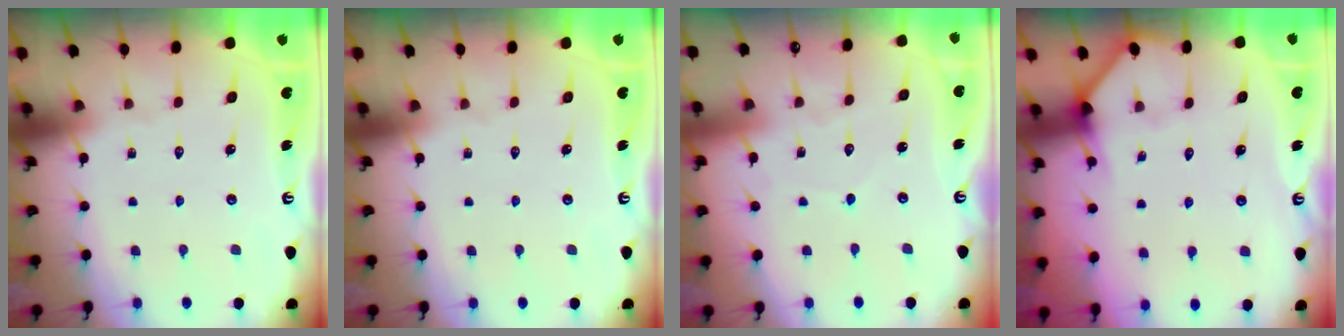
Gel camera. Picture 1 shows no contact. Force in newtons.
{"total": 0.0}
{"total": 3.2, "press": 3.2, "slide": 0.0}
{"total": 3.4, "press": 3.4, "slide": 0.2}